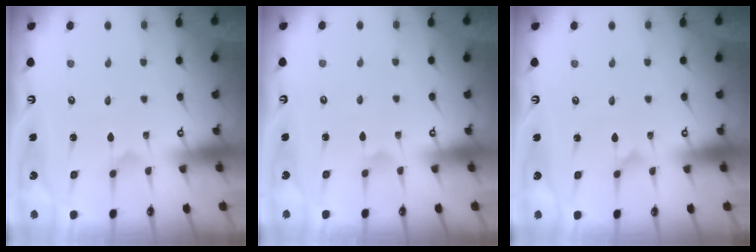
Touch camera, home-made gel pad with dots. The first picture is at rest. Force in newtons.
{"total": 1.9, "press": 1.9, "slide": 0.1}
{"total": 0.6, "press": 0.6, "slide": 0.1}